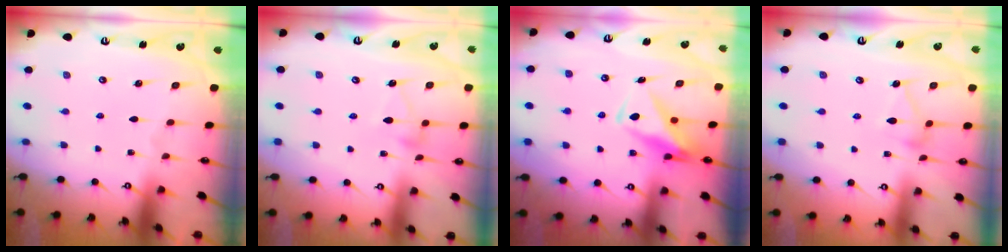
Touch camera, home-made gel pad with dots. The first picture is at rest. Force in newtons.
{"total": 4.6, "press": 4.6, "slide": 0.3}
{"total": 10.7, "press": 10.6, "slide": 1.0}
{"total": 9.7, "press": 9.7, "slide": 0.4}